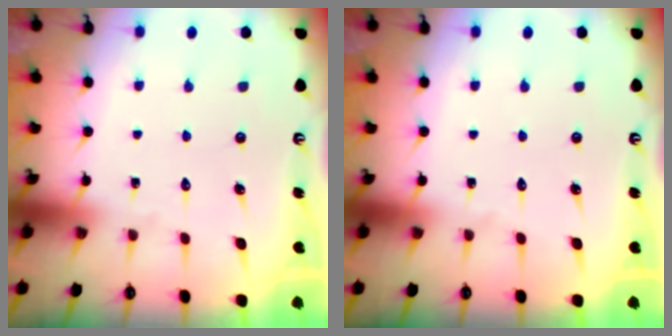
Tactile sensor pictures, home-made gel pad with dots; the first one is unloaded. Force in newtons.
{"total": 0.0}